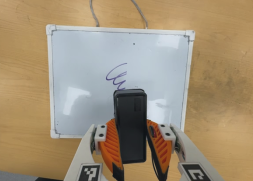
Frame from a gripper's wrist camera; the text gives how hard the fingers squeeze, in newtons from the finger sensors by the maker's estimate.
{"total": 6.9, "left": 6.5, "right": 7.2}